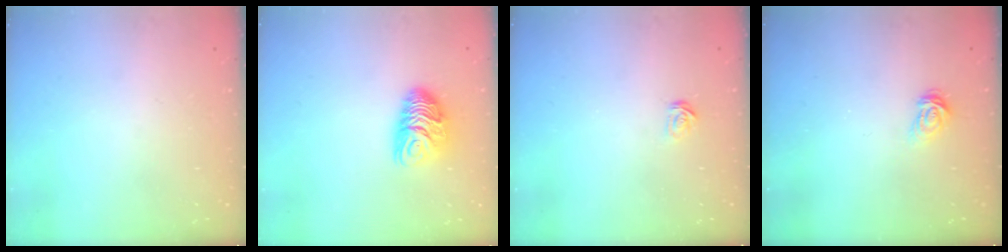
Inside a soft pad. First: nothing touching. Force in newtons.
{"total": 9.3, "press": 9.3, "slide": 0.7}
{"total": 2.5, "press": 2.5, "slide": 0.2}
{"total": 4.4, "press": 4.4, "slide": 0.5}